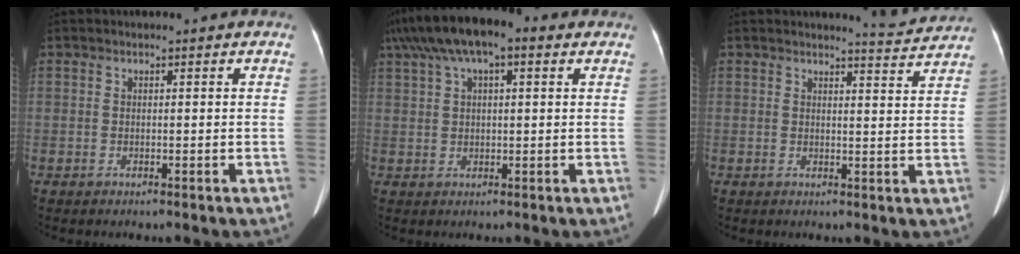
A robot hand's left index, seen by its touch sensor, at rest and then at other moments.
{"total": 12.8, "force": [7.4, 4.4, 9.5], "torque": [-0.191, 0.052, 0.128]}
{"total": 4.2, "force": [4.1, -0.6, -0.2], "torque": [-0.011, -0.020, 0.046]}